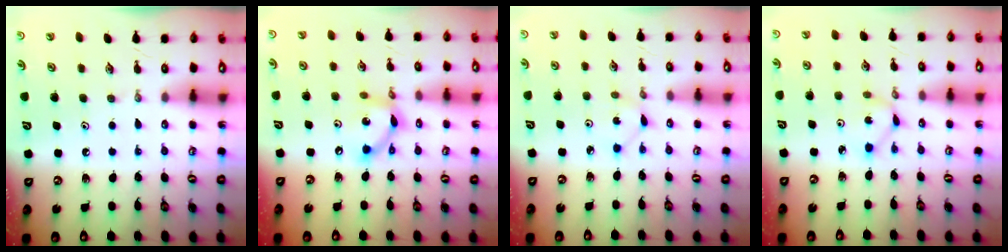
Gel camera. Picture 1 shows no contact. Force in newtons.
{"total": 9.8, "press": 9.8, "slide": 0.7}
{"total": 1.0, "press": 1.0, "slide": 0.1}
{"total": 2.1, "press": 2.1, "slide": 0.3}